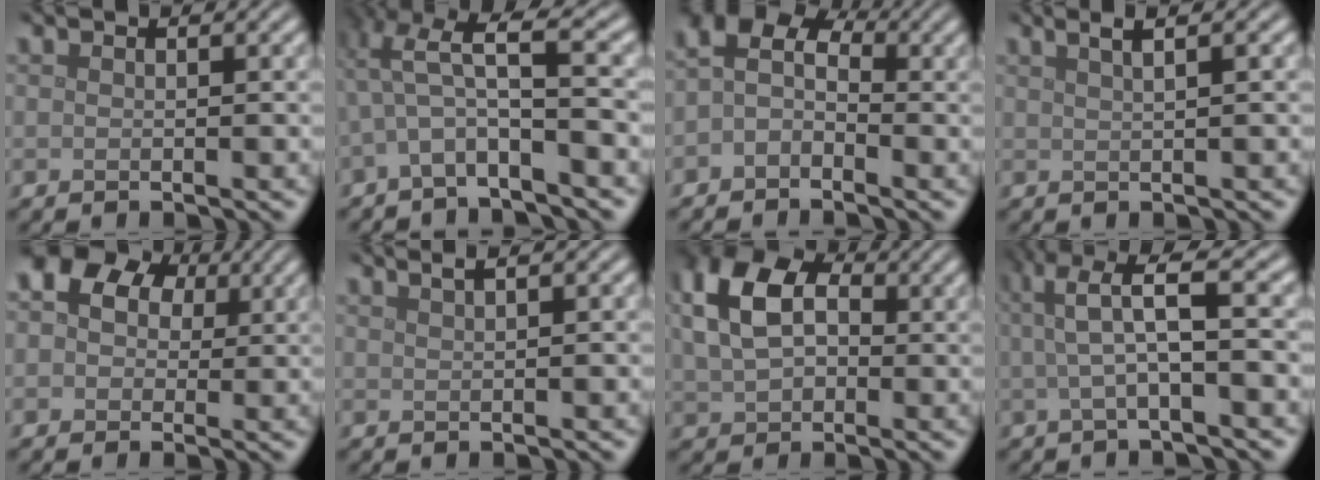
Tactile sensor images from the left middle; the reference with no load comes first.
{"total": 5.4, "force": [0.0, 1.1, 5.2], "torque": [-0.107, 0.013, -0.012]}
{"total": 3.9, "force": [-0.3, 2.7, 2.8], "torque": [-0.052, 0.015, -0.018]}
{"total": 3.8, "force": [2.1, 1.5, 2.7], "torque": [-0.013, 0.022, 0.004]}
{"total": 10.0, "force": [3.6, 8.0, 4.8], "torque": [-0.073, 0.038, 0.020]}
{"total": 1.8, "force": [1.2, 0.6, 1.2], "torque": [-0.006, 0.001, 0.008]}
{"total": 8.5, "force": [2.2, 6.0, 5.6], "torque": [-0.139, 0.027, 0.038]}
{"total": 5.1, "force": [1.3, 0.9, 4.9], "torque": [-0.092, 0.016, 0.021]}